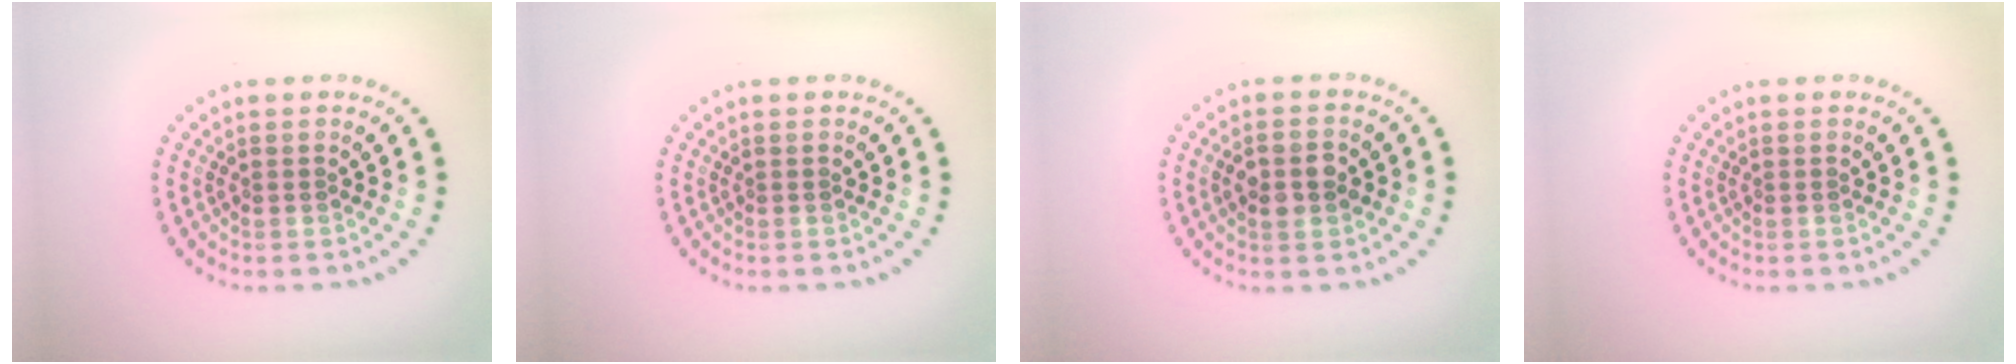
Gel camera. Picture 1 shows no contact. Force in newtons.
{"total": 0.0}
{"total": 2.8, "press": 2.8, "slide": 0.0}
{"total": 0.0}